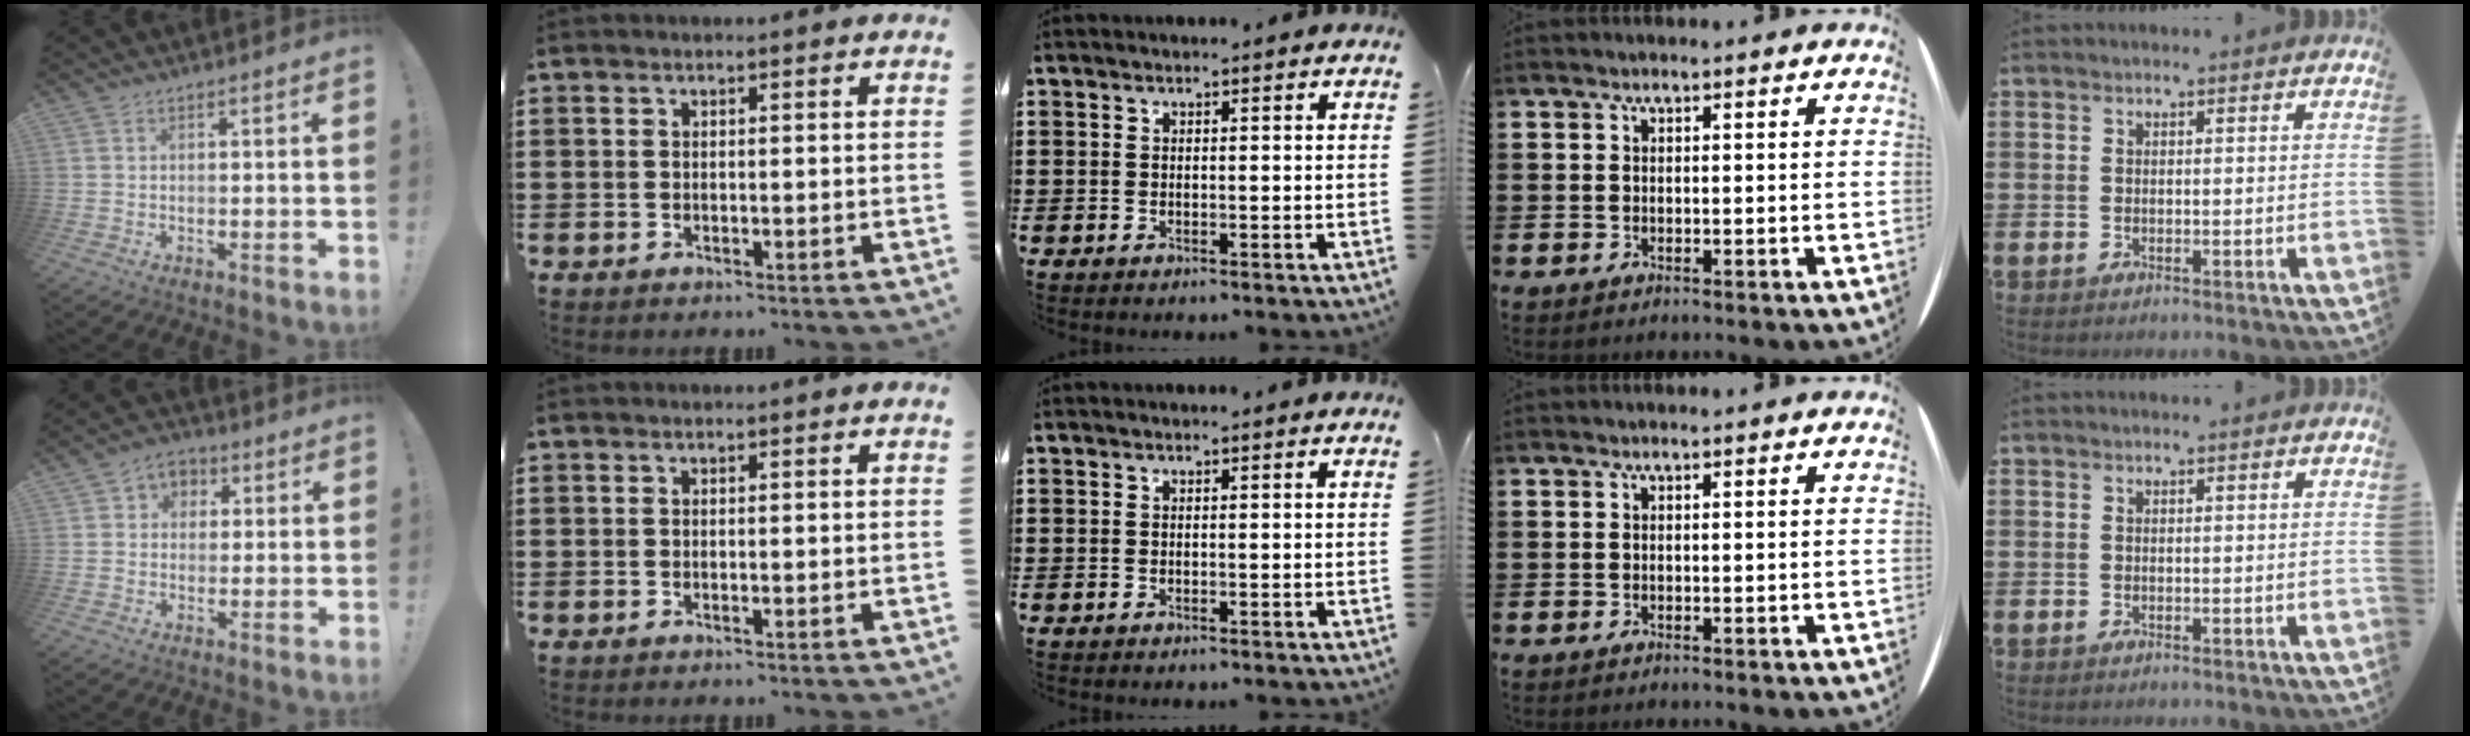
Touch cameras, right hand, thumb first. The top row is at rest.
{"thumb": {"total": 5.5, "force": [0.6, 5.1, 1.8], "torque": [-0.021, 0.008, 0.014]}}